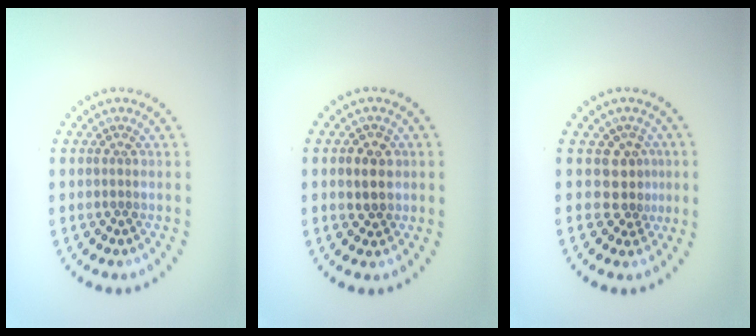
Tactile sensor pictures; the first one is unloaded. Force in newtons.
{"total": 2.6, "press": 2.6, "slide": 0.6}
{"total": 2.4, "press": 2.0, "slide": 1.5}